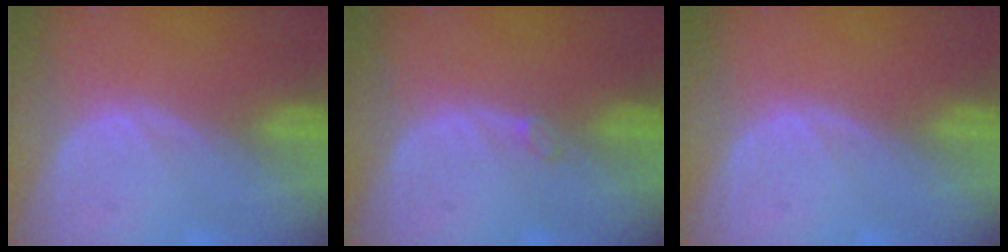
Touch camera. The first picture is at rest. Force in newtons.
{"total": 0.9, "press": 0.8, "slide": 0.2}
{"total": 0.0}